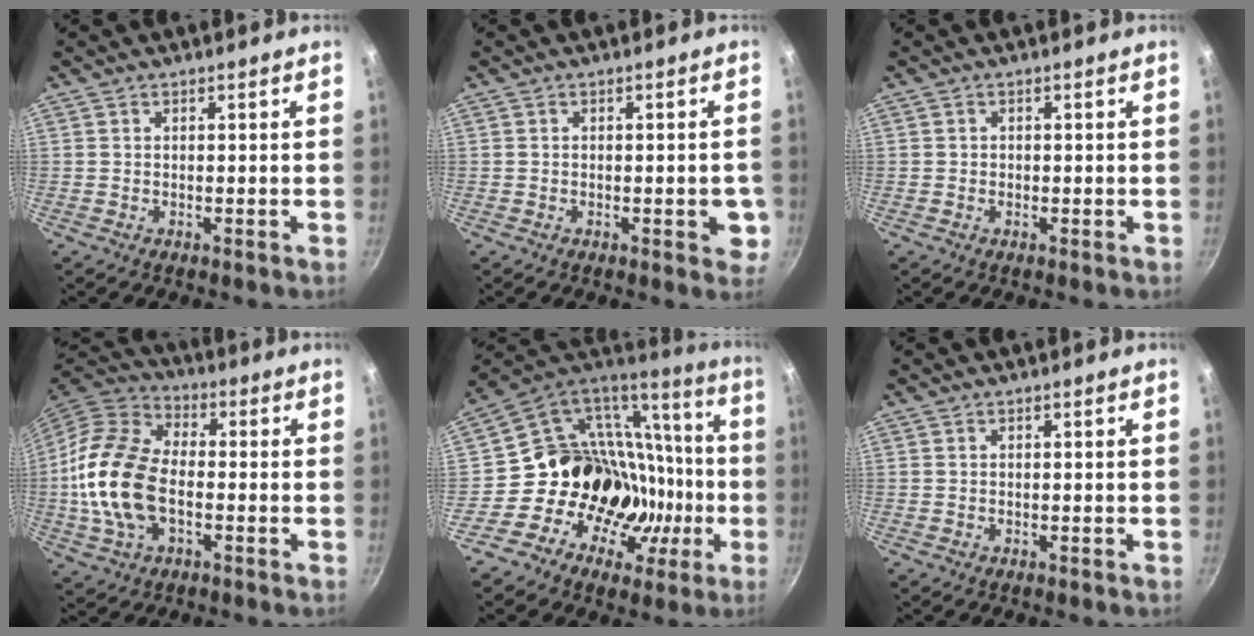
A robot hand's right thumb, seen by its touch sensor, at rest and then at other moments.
{"total": 4.7, "force": [-1.2, 1.8, 4.1], "torque": [-0.032, 0.004, -0.017]}
{"total": 0.7, "force": [-0.1, 0.6, 0.2], "torque": [-0.001, 0.002, -0.003]}
{"total": 17.3, "force": [-2.2, 10.5, 13.6], "torque": [-0.253, 0.027, -0.056]}
{"total": 25.6, "force": [-4.6, 19.9, 15.3], "torque": [-0.202, 0.053, -0.062]}
{"total": 0.0}